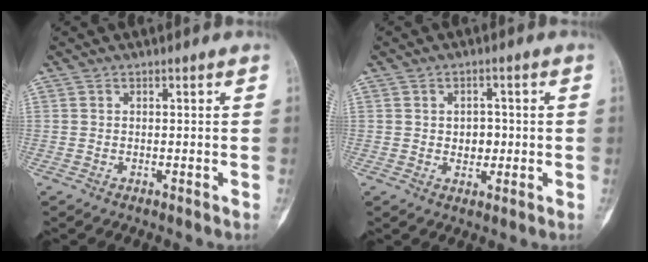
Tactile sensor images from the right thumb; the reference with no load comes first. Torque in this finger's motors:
{"motor_torque": [-0.54, 0.01, -0.03, -0.24, -0.02]}